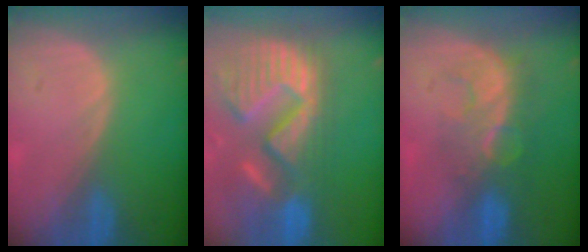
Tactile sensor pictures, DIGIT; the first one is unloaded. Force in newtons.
{"total": 14.7, "press": 12.3, "slide": 8.2}
{"total": 8.1, "press": 7.4, "slide": 3.2}